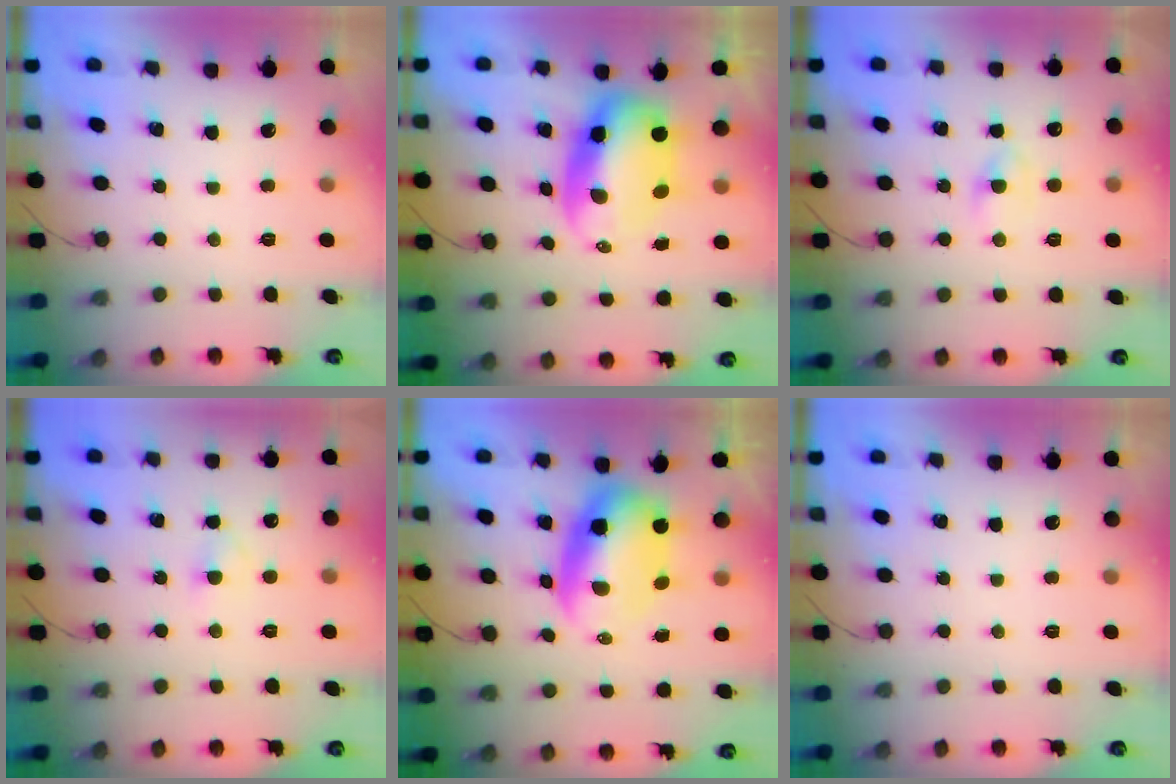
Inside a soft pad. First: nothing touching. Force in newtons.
{"total": 9.6, "press": 9.2, "slide": 2.8}
{"total": 1.6, "press": 1.4, "slide": 0.8}
{"total": 2.5, "press": 2.3, "slide": 1.0}
{"total": 9.0, "press": 8.7, "slide": 2.2}
{"total": 0.0}